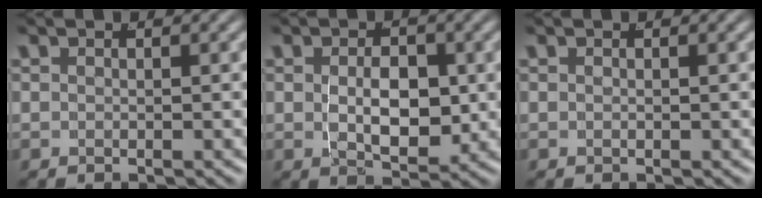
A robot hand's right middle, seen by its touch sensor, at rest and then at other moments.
{"total": 4.2, "force": [0.0, 2.1, 3.7], "torque": [-0.063, -0.020, 0.010]}
{"total": 0.0}